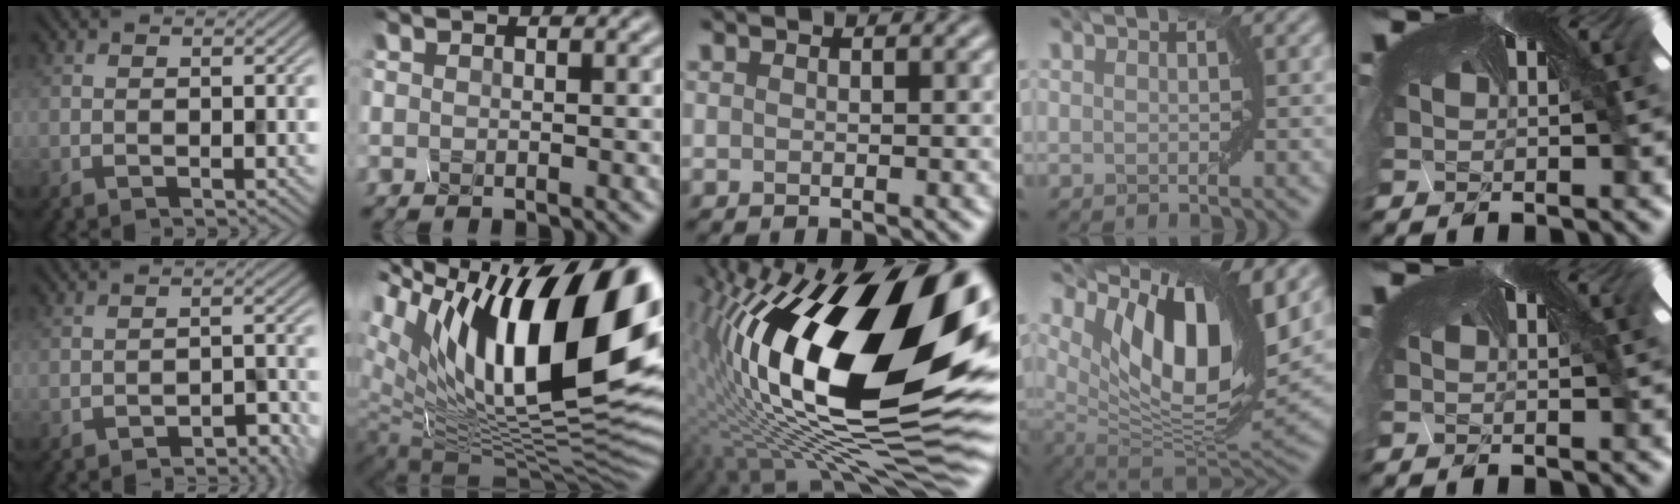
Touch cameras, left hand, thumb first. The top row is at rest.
{"thumb": {"total": 3.4, "force": [-3.3, 0.3, 0.8], "torque": [-0.006, 0.012, -0.042]}, "index": {"total": 18.7, "force": [6.5, 8.6, 15.2], "torque": [-0.258, 0.029, 0.108]}, "middle": {"total": 20.5, "force": [2.0, 8.0, 18.7], "torque": [-0.326, 0.013, 0.025]}, "ring": {"total": 13.0, "force": [5.4, 5.4, 10.6], "torque": [-0.171, -0.007, 0.105]}}